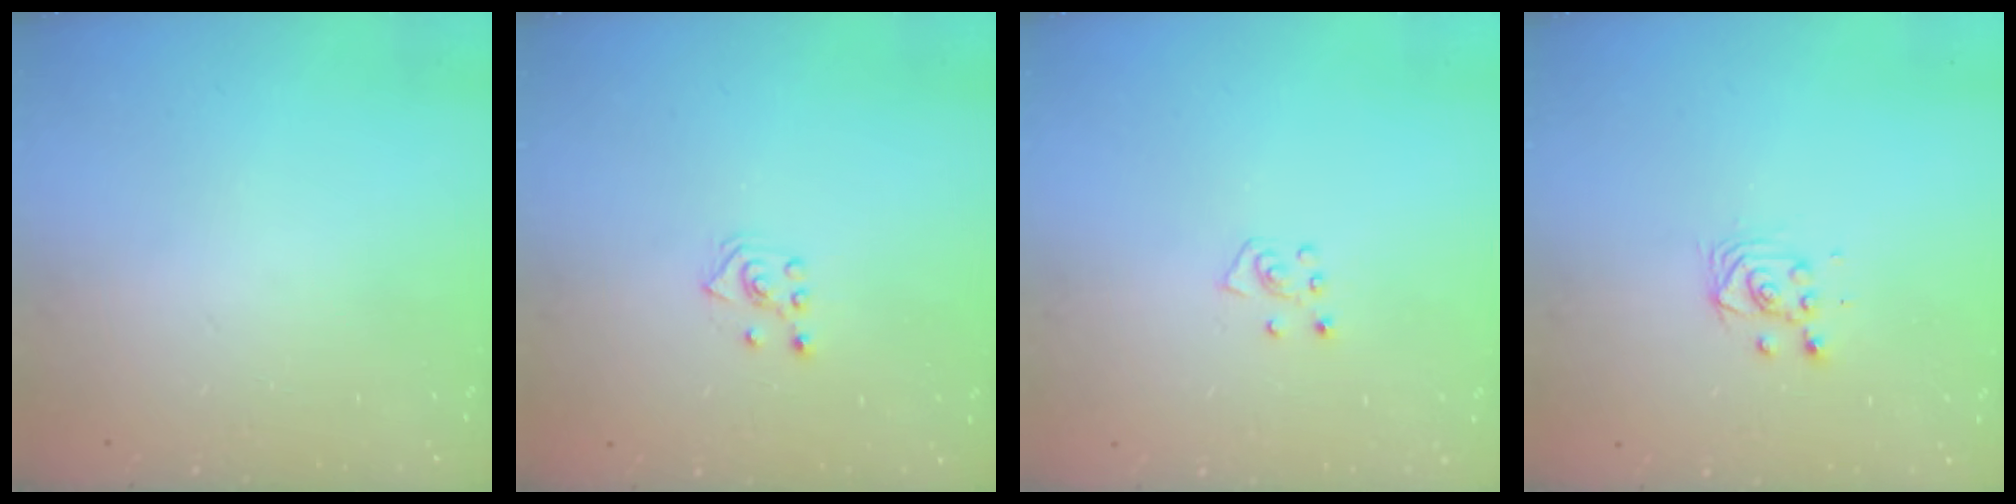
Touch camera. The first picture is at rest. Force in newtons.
{"total": 3.6, "press": 3.5, "slide": 0.7}
{"total": 5.4, "press": 5.4, "slide": 0.6}
{"total": 3.1, "press": 3.1, "slide": 0.3}